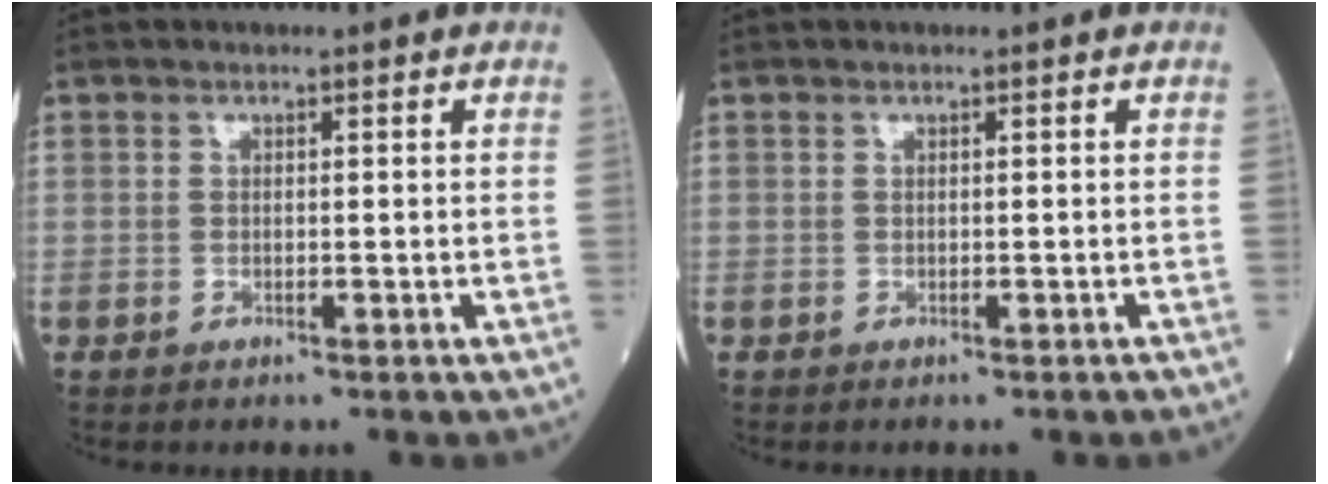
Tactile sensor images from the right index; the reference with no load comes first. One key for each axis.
{"total": 0.0}